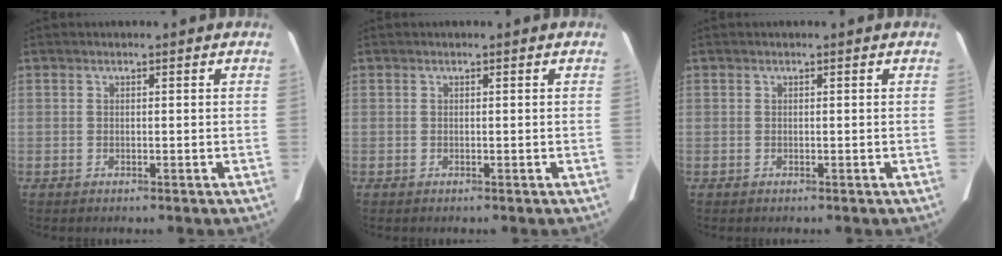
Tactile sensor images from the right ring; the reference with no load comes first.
{"total": 0.0}
{"total": 0.0}